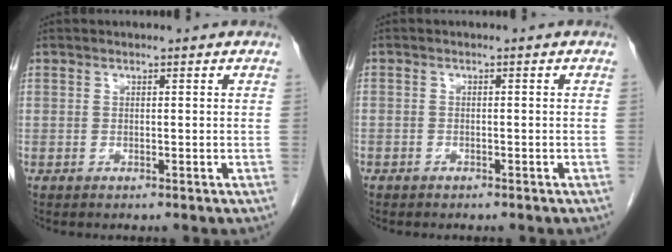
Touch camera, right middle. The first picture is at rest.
{"total": 1.1, "force": [-0.8, 0.6, 0.2], "torque": [-0.007, 0.002, -0.013]}